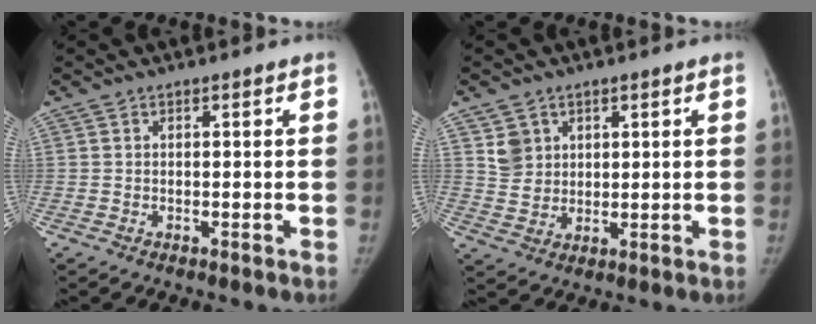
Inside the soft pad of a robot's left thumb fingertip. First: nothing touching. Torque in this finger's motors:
{"motor_torque": [0.20, 0.19, 0.29, -0.31, 0.09]}